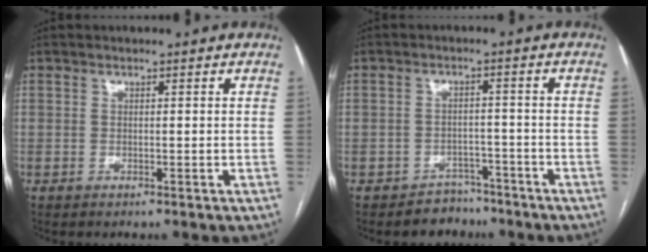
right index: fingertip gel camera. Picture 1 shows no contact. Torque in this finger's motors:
{"motor_torque": [-0.54, -0.51, -0.21, -0.10]}